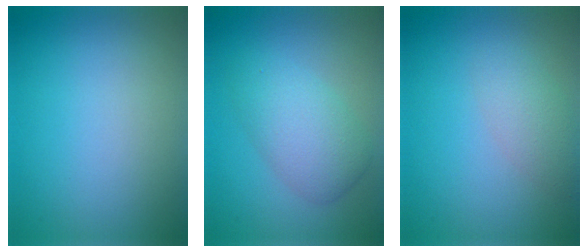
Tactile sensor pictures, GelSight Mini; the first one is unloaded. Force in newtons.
{"total": 4.3, "press": 4.3, "slide": 0.1}
{"total": 2.3, "press": 2.3, "slide": 0.1}